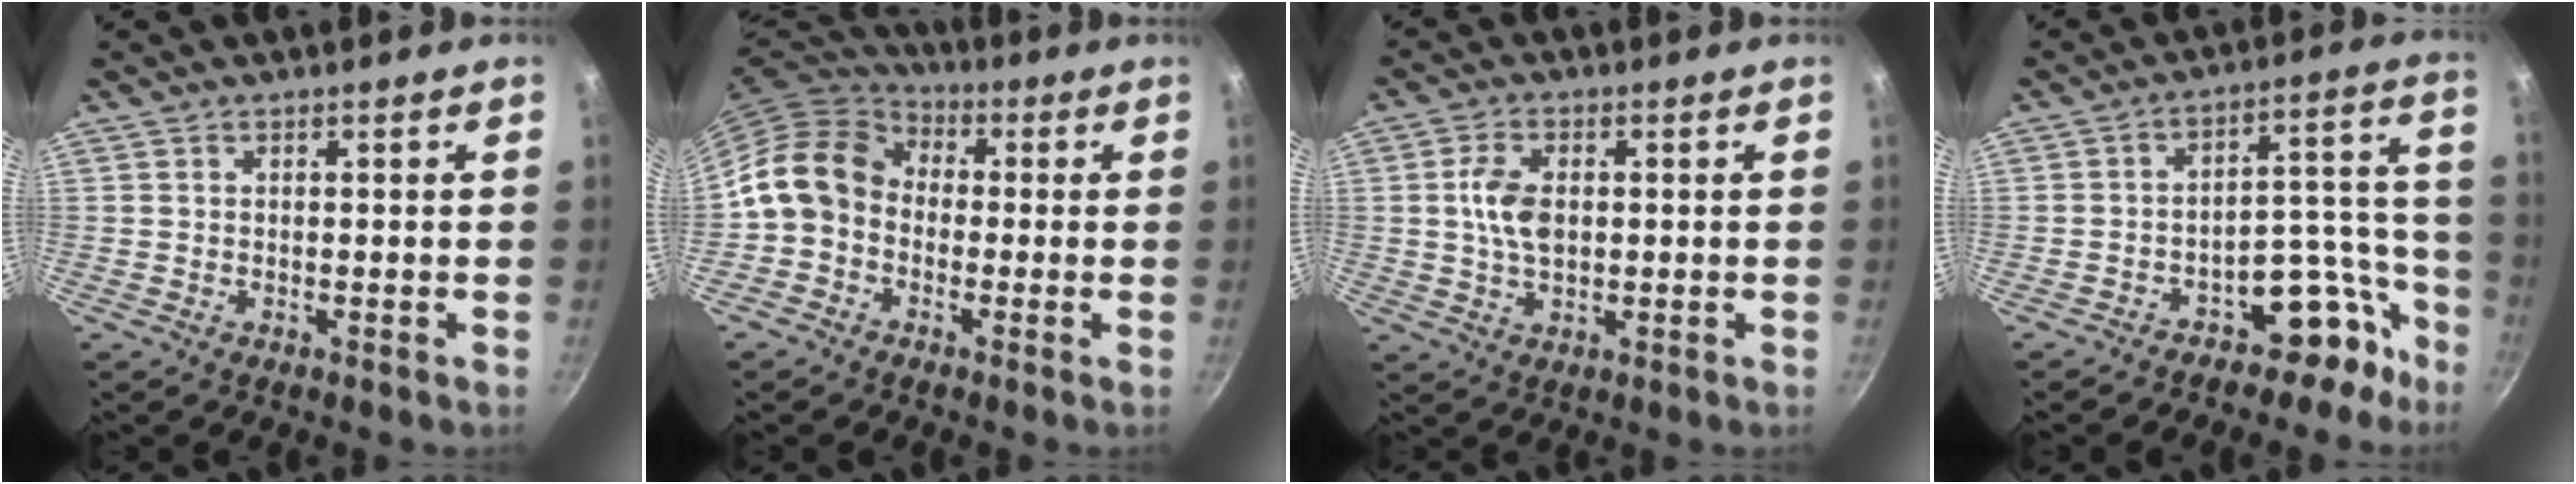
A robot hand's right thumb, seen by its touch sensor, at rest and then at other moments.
{"total": 11.6, "force": [-0.8, 9.4, 6.7], "torque": [-0.097, 0.036, -0.036]}
{"total": 6.6, "force": [0.6, 4.0, 5.2], "torque": [-0.092, 0.004, 0.008]}
{"total": 11.0, "force": [-7.6, 6.3, 4.9], "torque": [0.007, 0.103, -0.110]}